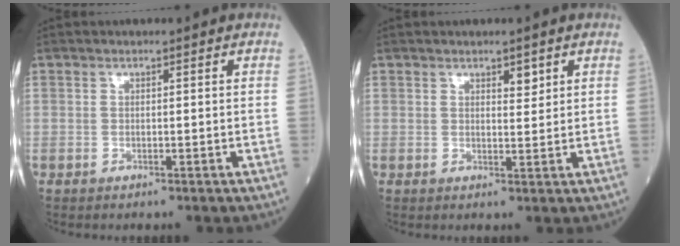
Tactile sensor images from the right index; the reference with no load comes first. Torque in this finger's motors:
{"motor_torque": [0.03, 0.04, 0.03, 0.01]}